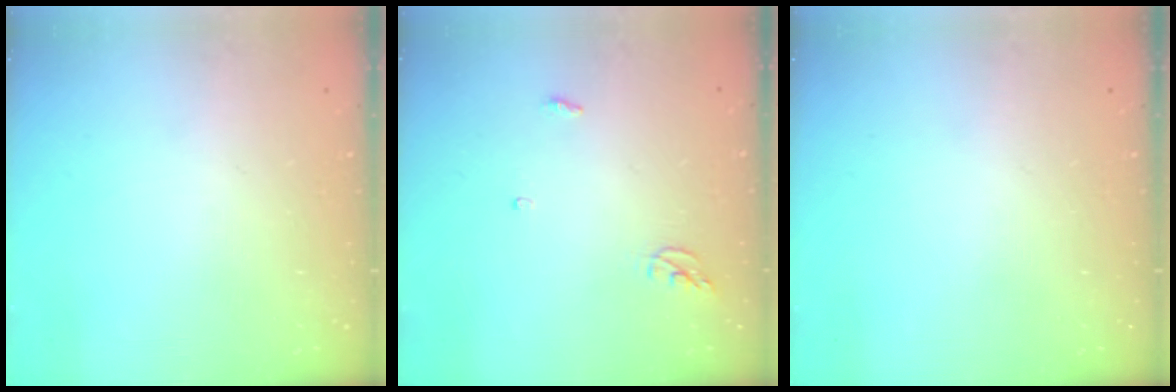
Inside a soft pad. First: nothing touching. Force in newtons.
{"total": 3.8, "press": 3.8, "slide": 0.4}
{"total": 0.0}